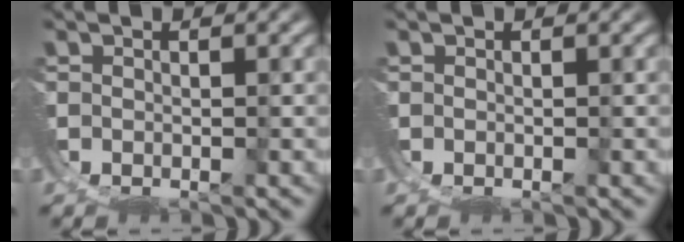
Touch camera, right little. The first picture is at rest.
{"total": 0.0}